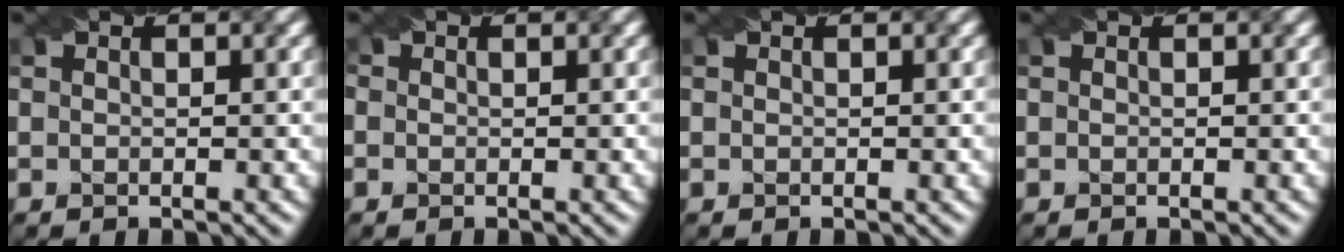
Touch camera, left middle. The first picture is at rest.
{"total": 0.9, "force": [0.2, 0.8, 0.3], "torque": [0.002, 0.004, -0.012]}
{"total": 0.0}
{"total": 0.0}